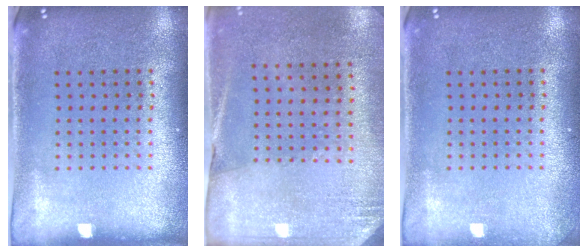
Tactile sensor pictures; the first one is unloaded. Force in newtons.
{"total": 2.6, "press": 2.3, "slide": 1.2}
{"total": 0.7, "press": 0.7, "slide": 0.0}